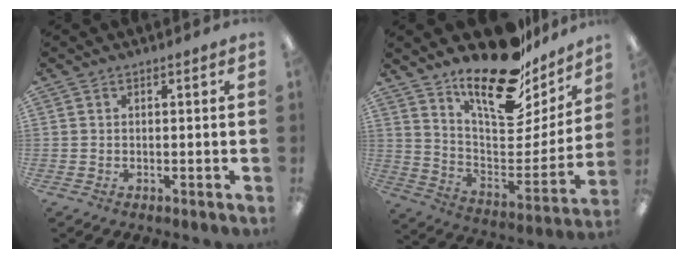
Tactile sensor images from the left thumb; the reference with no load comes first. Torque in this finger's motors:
{"motor_torque": [0.29, 0.26, 1.43, -1.34, 0.14]}